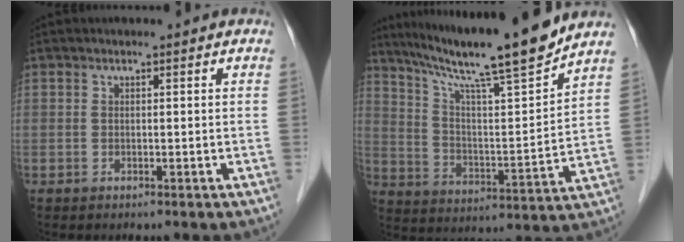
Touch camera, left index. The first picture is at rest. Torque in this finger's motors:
{"motor_torque": [0.80, -0.89, 0.63, 0.18]}